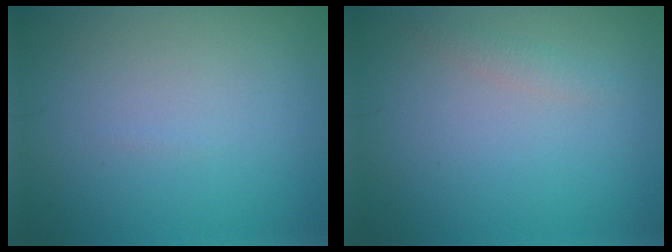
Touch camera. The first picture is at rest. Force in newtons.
{"total": 1.0, "press": 1.0, "slide": 0.0}